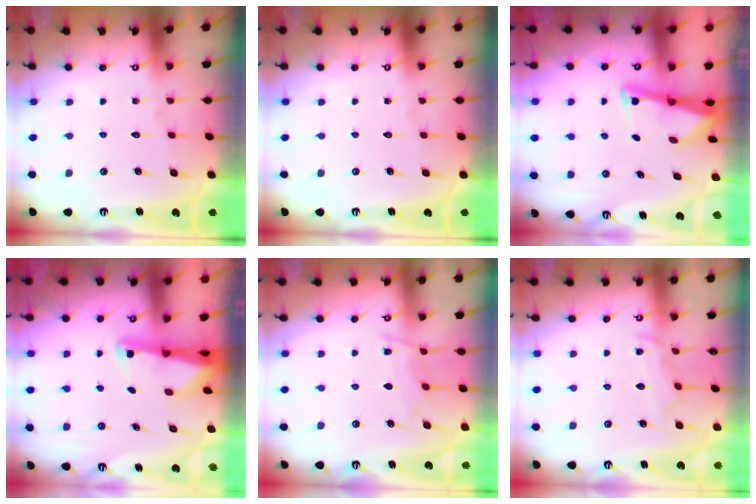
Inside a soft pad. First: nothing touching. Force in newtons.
{"total": 0.0}
{"total": 2.7, "press": 2.7, "slide": 0.2}
{"total": 2.5, "press": 2.5, "slide": 0.5}
{"total": 6.6, "press": 6.6, "slide": 0.7}
{"total": 6.1, "press": 6.1, "slide": 0.8}